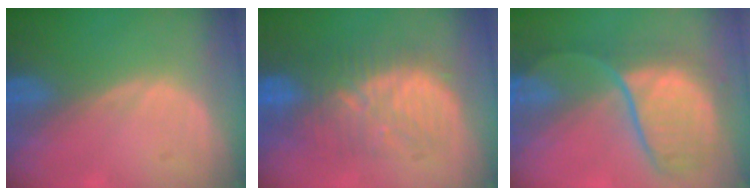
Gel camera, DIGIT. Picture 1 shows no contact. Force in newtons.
{"total": 8.9, "press": 8.9, "slide": 0.4}
{"total": 9.6, "press": 9.0, "slide": 3.3}